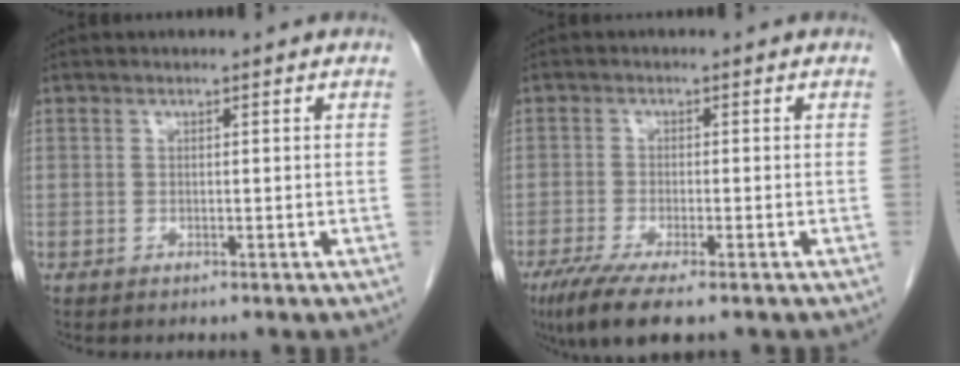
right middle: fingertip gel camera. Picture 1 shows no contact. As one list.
[{"total": 7.0, "force": [-4.7, 1.0, 5.1], "torque": [-0.087, -0.018, -0.077]}]